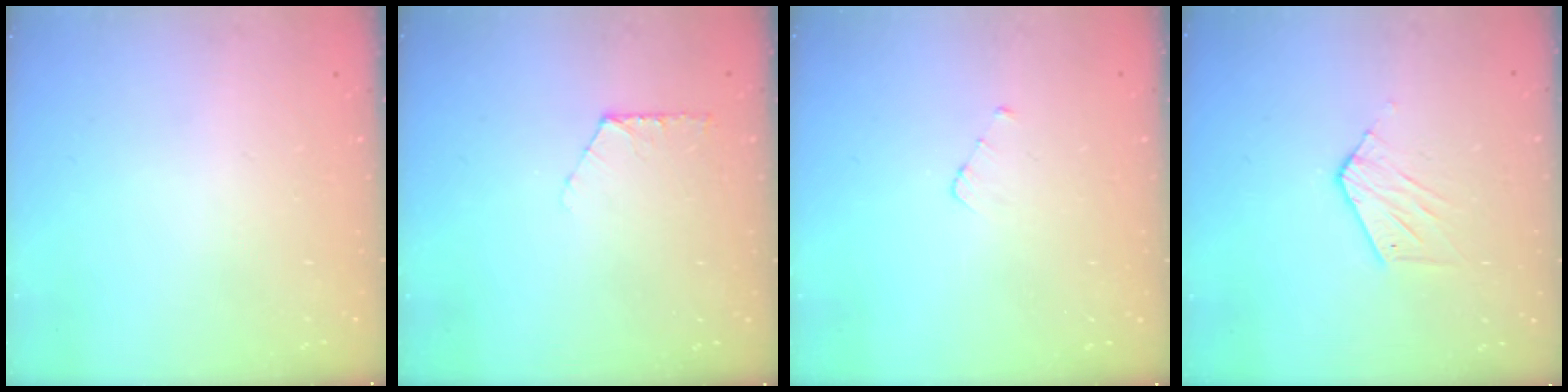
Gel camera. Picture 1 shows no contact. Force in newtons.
{"total": 6.1, "press": 6.1, "slide": 0.6}
{"total": 2.7, "press": 2.7, "slide": 0.3}
{"total": 6.2, "press": 6.2, "slide": 0.5}